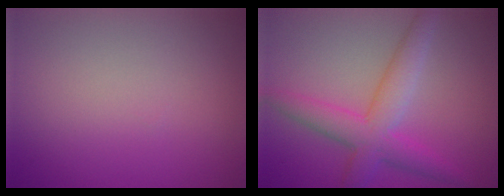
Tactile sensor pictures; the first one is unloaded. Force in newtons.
{"total": 5.0, "press": 5.0, "slide": 0.1}